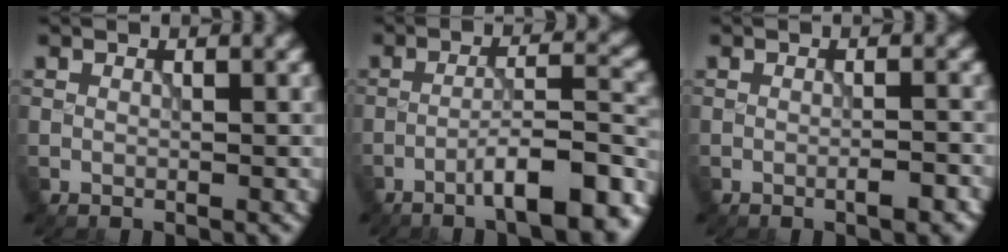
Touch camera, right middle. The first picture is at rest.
{"total": 8.8, "force": [-5.4, 1.8, 6.7], "torque": [-0.091, 0.013, -0.084]}
{"total": 2.0, "force": [-1.0, 0.4, 1.7], "torque": [-0.022, 0.002, -0.016]}